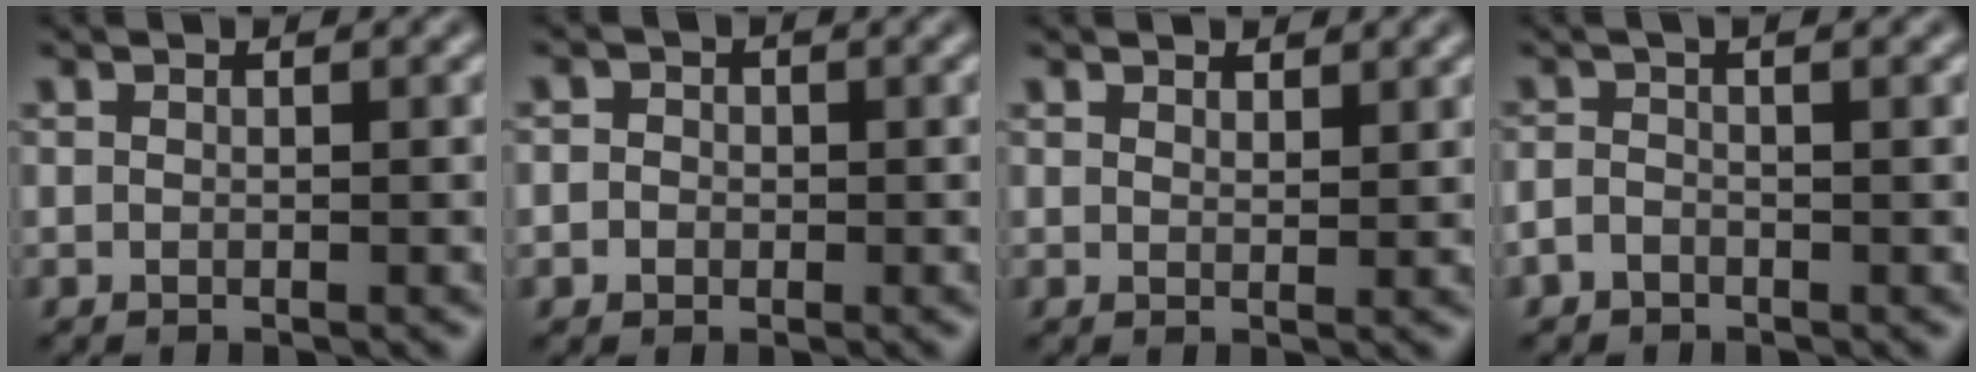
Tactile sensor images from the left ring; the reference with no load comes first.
{"total": 2.2, "force": [0.5, 2.0, 0.8], "torque": [0.008, 0.016, -0.018]}
{"total": 1.5, "force": [1.4, 0.5, 0.3], "torque": [-0.009, 0.001, 0.024]}
{"total": 1.2, "force": [-0.5, 0.5, 0.9], "torque": [-0.023, 0.000, -0.014]}